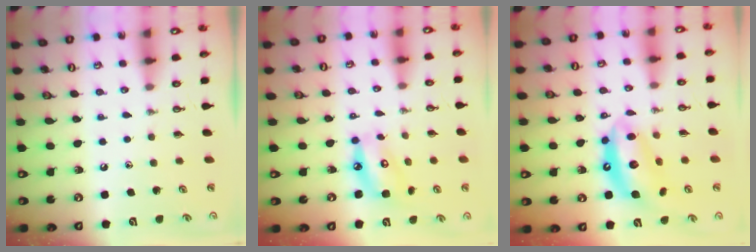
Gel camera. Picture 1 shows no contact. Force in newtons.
{"total": 8.6, "press": 8.6, "slide": 0.9}
{"total": 13.0, "press": 13.0, "slide": 1.0}